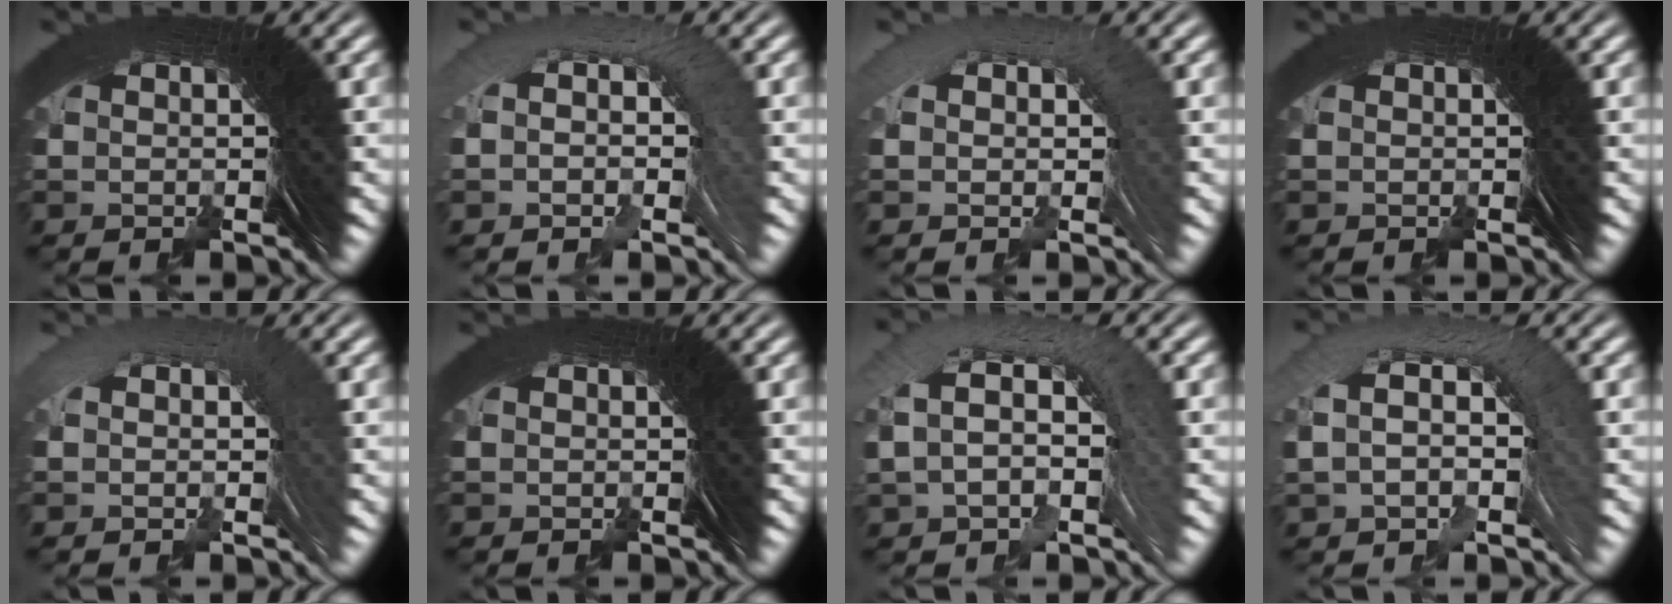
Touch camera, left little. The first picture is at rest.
{"total": 2.9, "force": [0.3, 1.3, 2.5], "torque": [-0.034, 0.030, -0.005]}
{"total": 1.9, "force": [0.7, 0.6, 1.6], "torque": [-0.020, 0.029, 0.004]}
{"total": 0.0}
{"total": 1.6, "force": [0.4, 0.4, 1.5], "torque": [-0.011, 0.027, -0.001]}
{"total": 0.0}
{"total": 5.9, "force": [0.9, 3.3, 4.8], "torque": [-0.077, 0.033, 0.002]}
{"total": 4.9, "force": [0.7, 2.5, 4.2], "torque": [-0.065, 0.034, 0.001]}